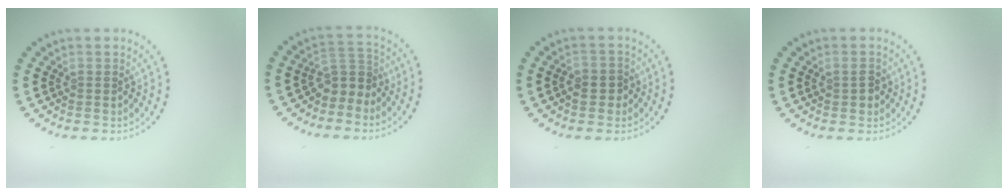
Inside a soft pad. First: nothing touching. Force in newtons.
{"total": 2.8, "press": 2.0, "slide": 2.0}
{"total": 1.9, "press": 1.7, "slide": 0.7}
{"total": 1.5, "press": 1.5, "slide": 0.1}